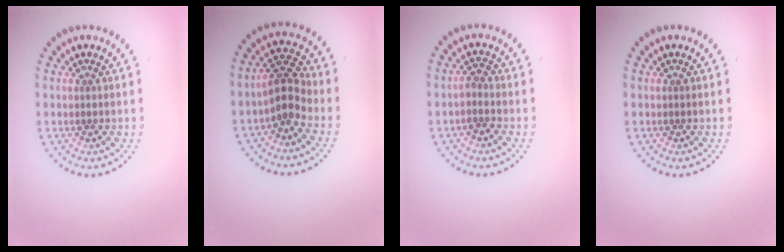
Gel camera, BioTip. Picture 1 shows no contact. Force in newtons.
{"total": 3.3, "press": 3.0, "slide": 1.3}
{"total": 1.4, "press": 1.1, "slide": 0.8}
{"total": 0.0}